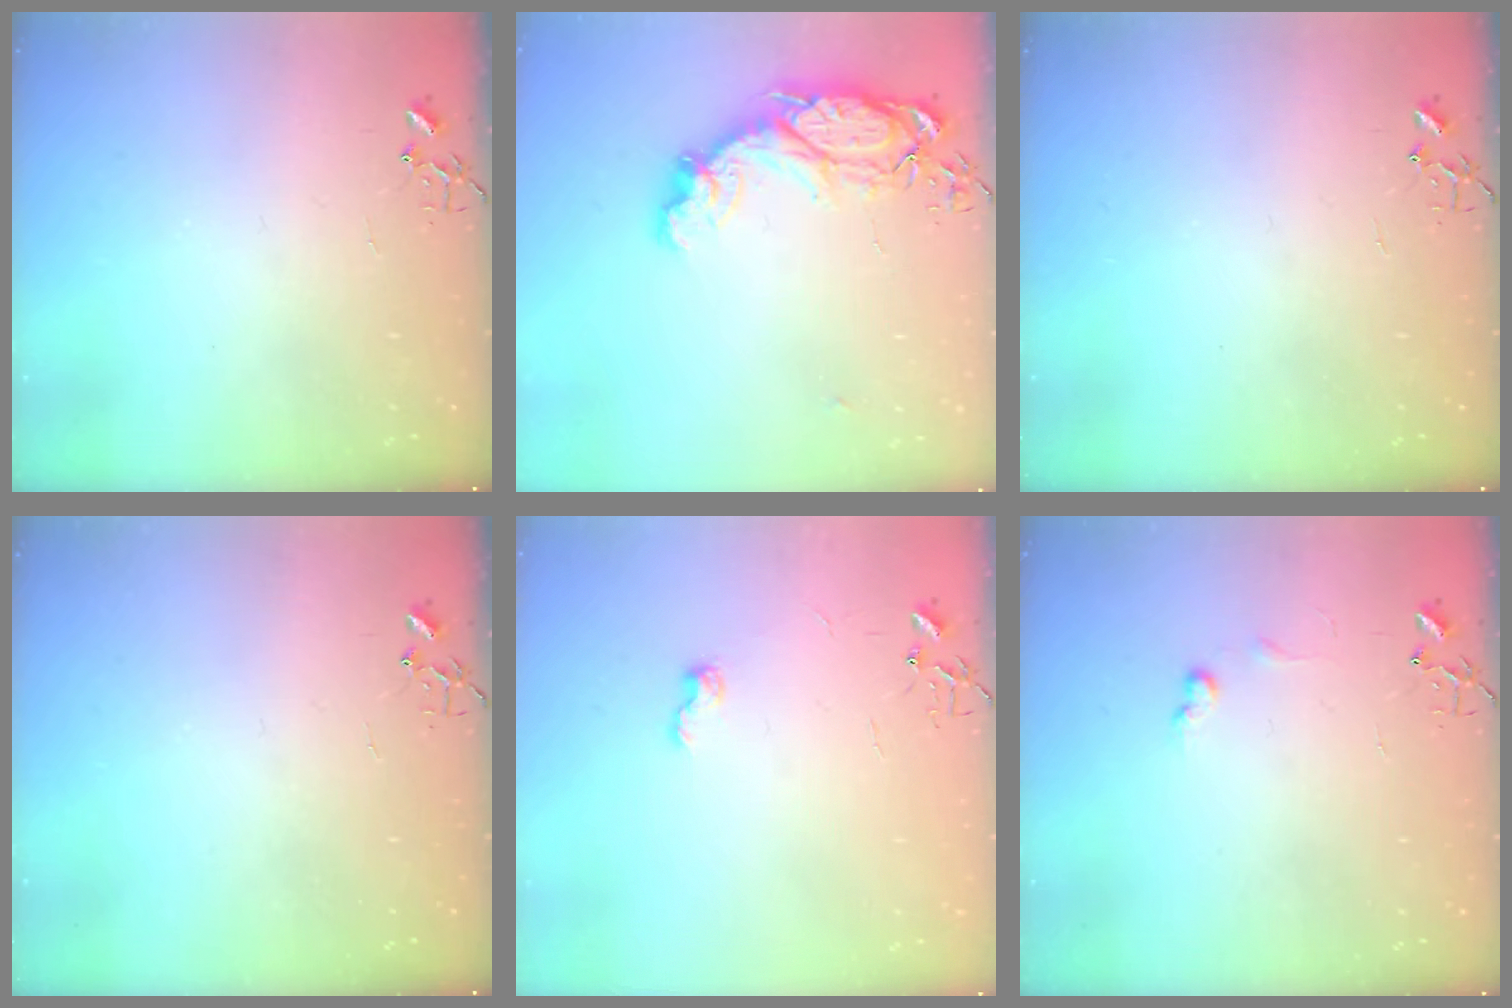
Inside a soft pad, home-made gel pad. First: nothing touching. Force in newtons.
{"total": 16.0, "press": 16.0, "slide": 1.3}
{"total": 0.0}
{"total": 0.0}
{"total": 6.2, "press": 6.1, "slide": 0.8}
{"total": 5.7, "press": 5.7, "slide": 0.7}